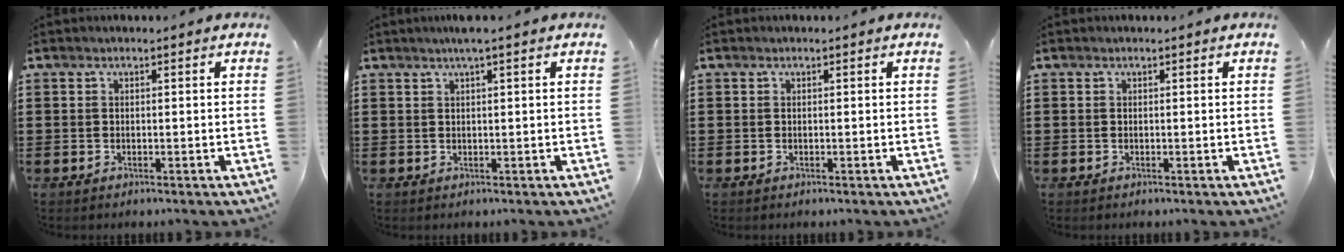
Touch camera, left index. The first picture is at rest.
{"total": 1.7, "force": [1.0, -0.1, 1.4], "torque": [-0.027, 0.000, 0.018]}
{"total": 0.0}
{"total": 0.0}